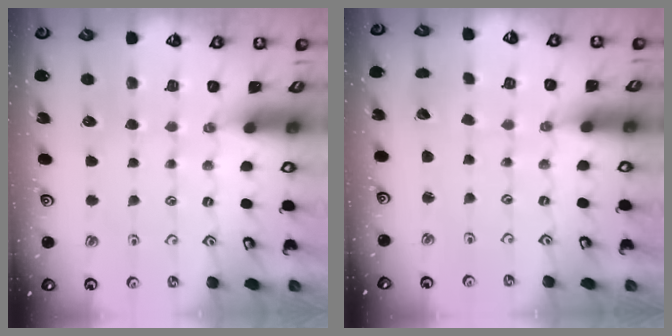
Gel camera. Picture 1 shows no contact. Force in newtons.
{"total": 1.7, "press": 1.7, "slide": 0.1}